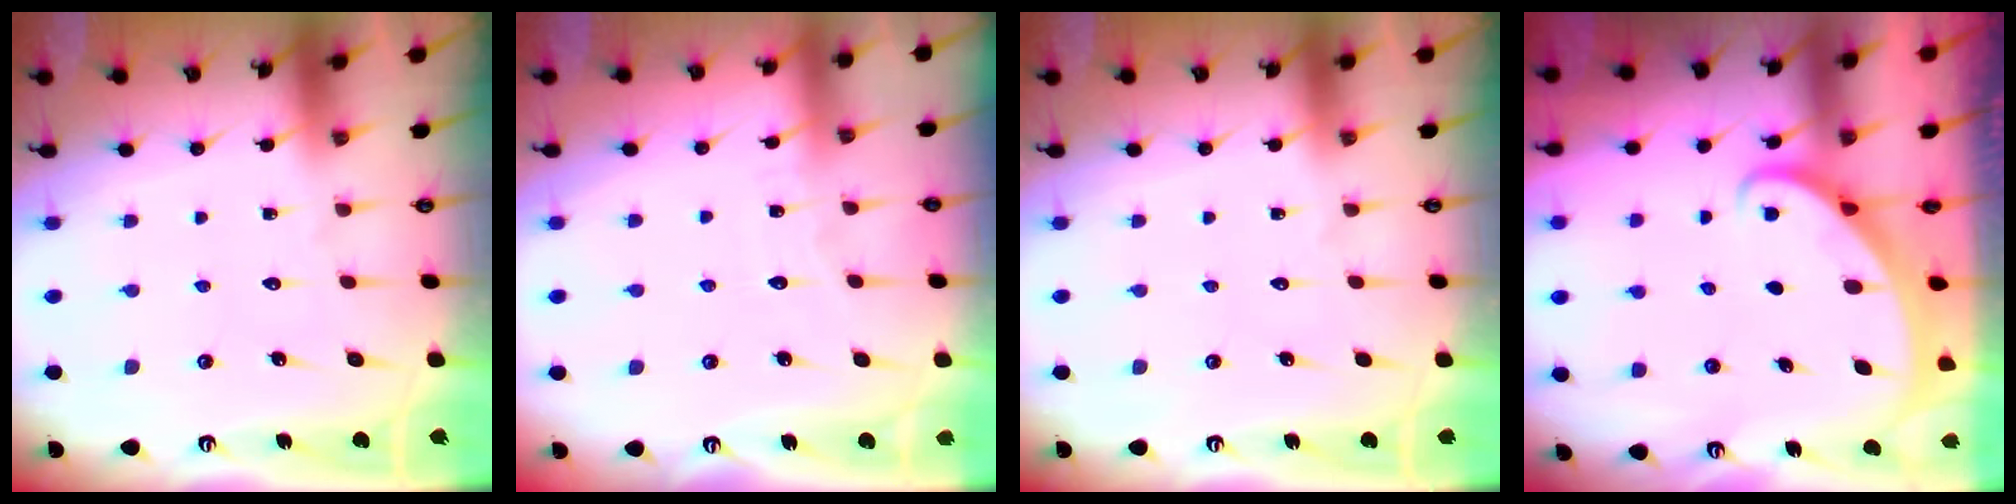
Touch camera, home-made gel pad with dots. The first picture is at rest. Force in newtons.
{"total": 2.9, "press": 2.9, "slide": 0.4}
{"total": 0.0}
{"total": 1.5, "press": 1.5, "slide": 0.0}